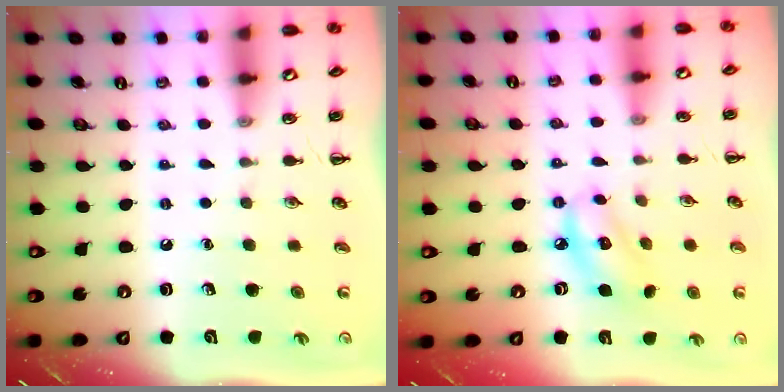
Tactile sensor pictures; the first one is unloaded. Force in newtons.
{"total": 6.8, "press": 6.7, "slide": 1.3}